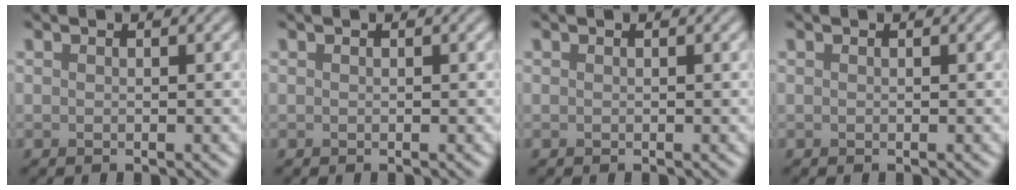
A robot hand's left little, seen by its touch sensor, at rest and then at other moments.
{"total": 0.0}
{"total": 0.0}
{"total": 0.0}